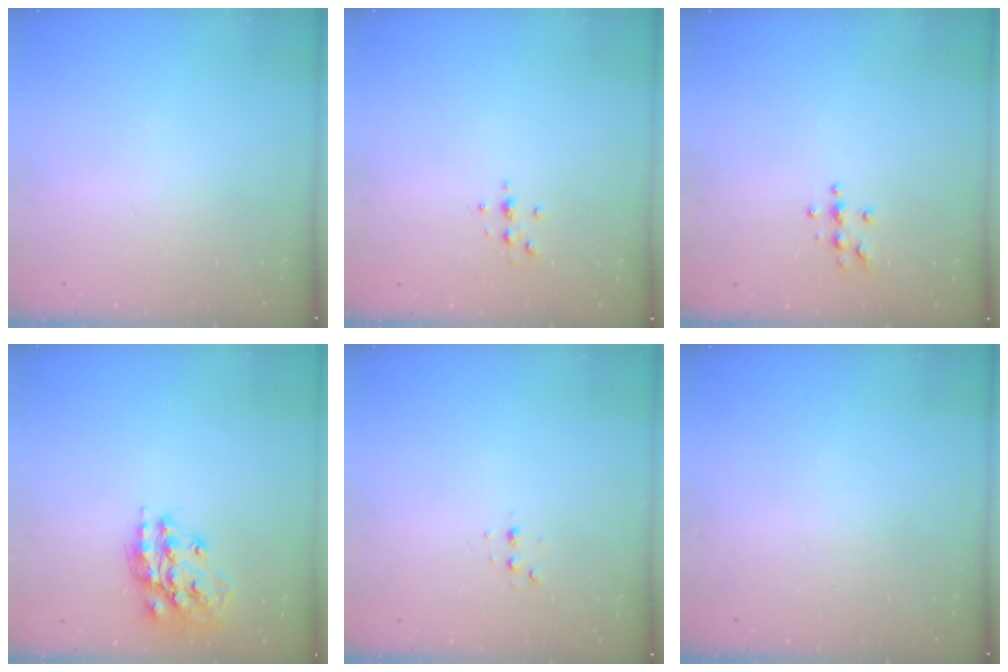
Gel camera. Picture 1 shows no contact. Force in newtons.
{"total": 3.0, "press": 3.0, "slide": 0.3}
{"total": 5.6, "press": 5.5, "slide": 0.7}
{"total": 16.1, "press": 16.1, "slide": 1.5}
{"total": 2.8, "press": 2.8, "slide": 0.7}
{"total": 0.0}